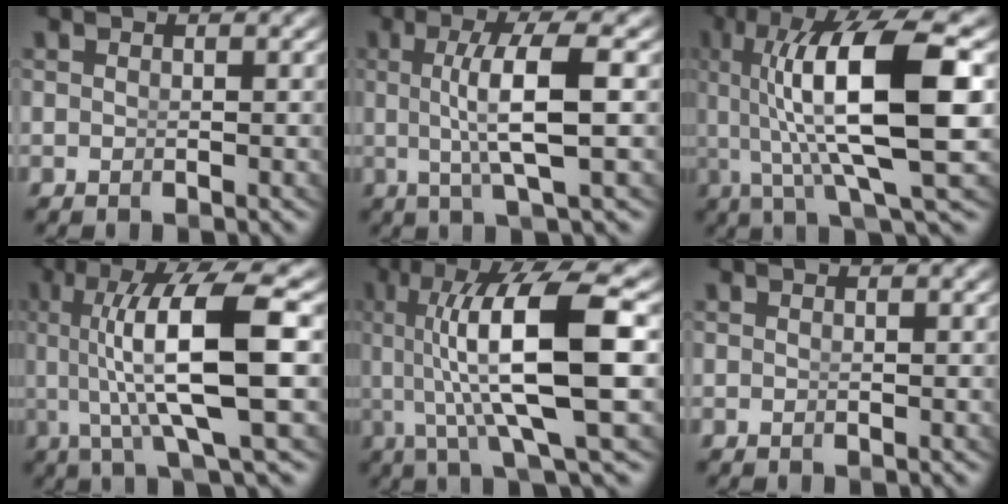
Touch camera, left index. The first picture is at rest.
{"total": 5.3, "force": [-0.2, 0.1, 5.3], "torque": [-0.088, 0.000, 0.001]}
{"total": 12.2, "force": [1.4, 3.5, 11.6], "torque": [-0.194, 0.006, 0.026]}
{"total": 9.7, "force": [1.3, 2.1, 9.4], "torque": [-0.163, 0.006, 0.023]}
{"total": 11.1, "force": [1.6, 3.0, 10.6], "torque": [-0.182, 0.006, 0.028]}
{"total": 0.0}